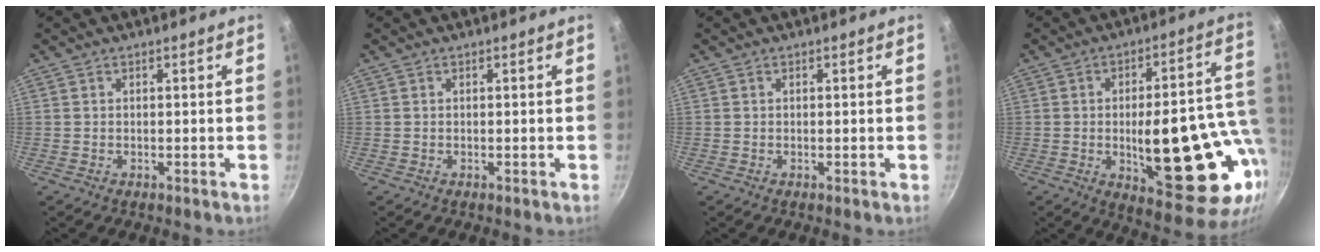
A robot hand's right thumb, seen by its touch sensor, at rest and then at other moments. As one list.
[{"total": 0.0}, {"total": 0.0}, {"total": 25.1, "force": [-4.4, 9.8, 22.8], "torque": [-0.269, 0.008, -0.045]}]